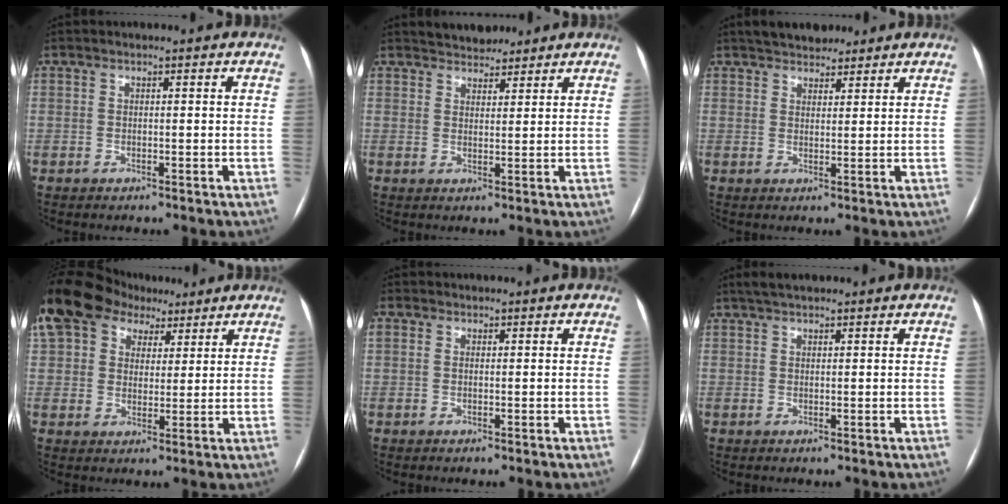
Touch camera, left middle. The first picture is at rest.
{"total": 4.2, "force": [3.8, 1.6, 0.6], "torque": [-0.006, 0.012, 0.061]}
{"total": 5.9, "force": [5.1, 2.4, 2.0], "torque": [-0.021, 0.016, 0.083]}
{"total": 16.4, "force": [9.7, 11.0, 7.4], "torque": [-0.176, 0.072, 0.171]}
{"total": 1.8, "force": [0.4, 1.2, 1.2], "torque": [-0.044, 0.019, 0.010]}
{"total": 2.7, "force": [2.1, 0.7, 1.5], "torque": [-0.027, 0.018, 0.039]}